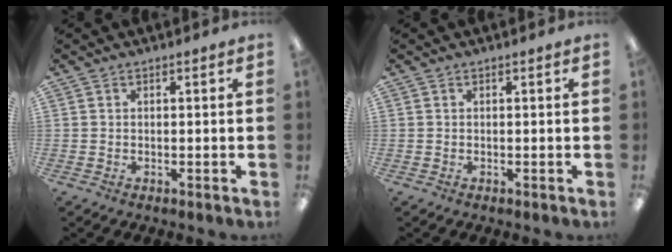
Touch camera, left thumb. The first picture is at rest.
{"total": 0.0}